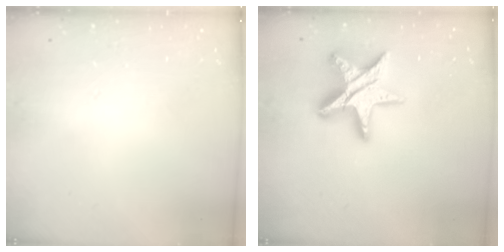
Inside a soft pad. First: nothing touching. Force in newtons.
{"total": 16.4, "press": 16.4, "slide": 1.3}